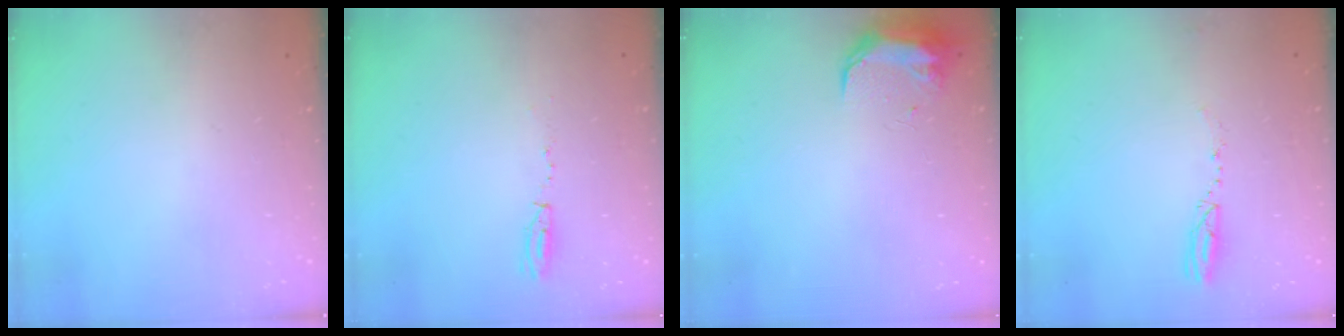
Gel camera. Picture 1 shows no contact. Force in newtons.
{"total": 3.9, "press": 3.8, "slide": 0.9}
{"total": 8.7, "press": 8.7, "slide": 0.6}
{"total": 3.3, "press": 3.2, "slide": 0.5}